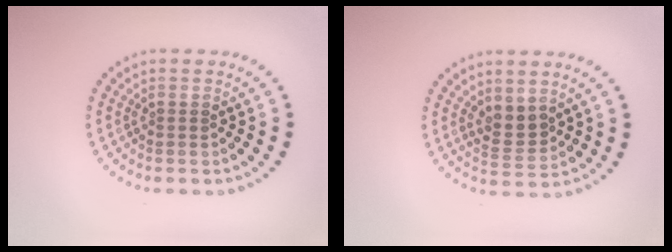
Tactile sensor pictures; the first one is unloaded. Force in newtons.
{"total": 2.5, "press": 2.2, "slide": 1.1}